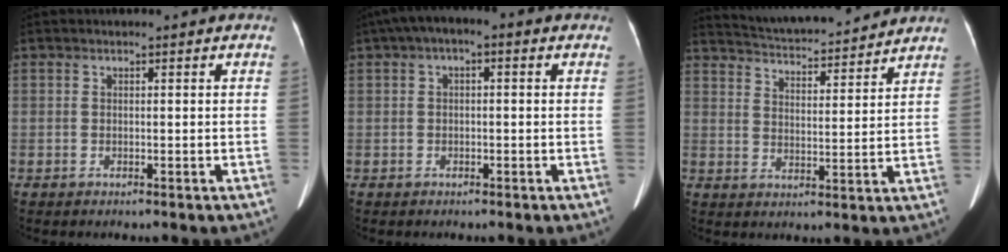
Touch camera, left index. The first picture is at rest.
{"total": 4.9, "force": [1.9, 2.0, 4.1], "torque": [-0.073, 0.031, 0.023]}
{"total": 15.9, "force": [14.9, 1.8, 5.3], "torque": [-0.091, 0.018, 0.220]}